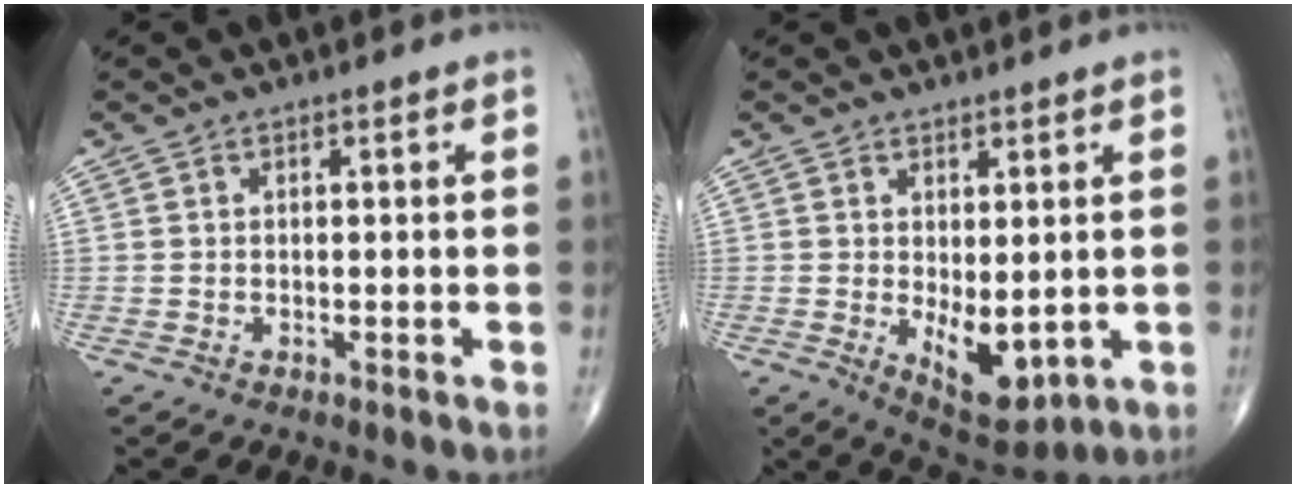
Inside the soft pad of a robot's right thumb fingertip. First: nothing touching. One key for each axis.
{"total": 8.1, "fx": -0.8, "fy": 3.9, "fz": 7.0, "tx": -0.084, "ty": -0.016, "tz": 0.007}